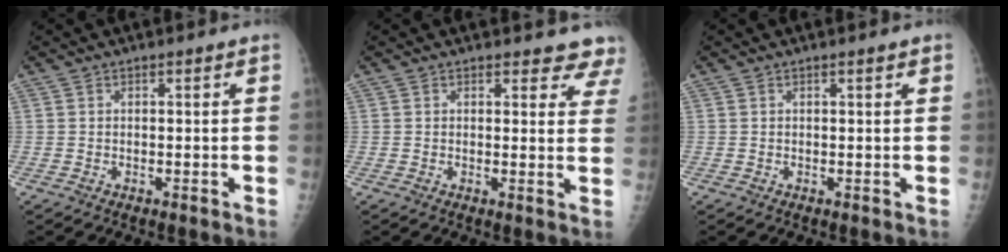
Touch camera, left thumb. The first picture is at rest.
{"total": 6.4, "force": [5.9, 2.3, 0.5], "torque": [0.040, -0.028, 0.035]}
{"total": 0.7, "force": [0.4, 0.1, 0.6], "torque": [-0.008, 0.001, 0.004]}